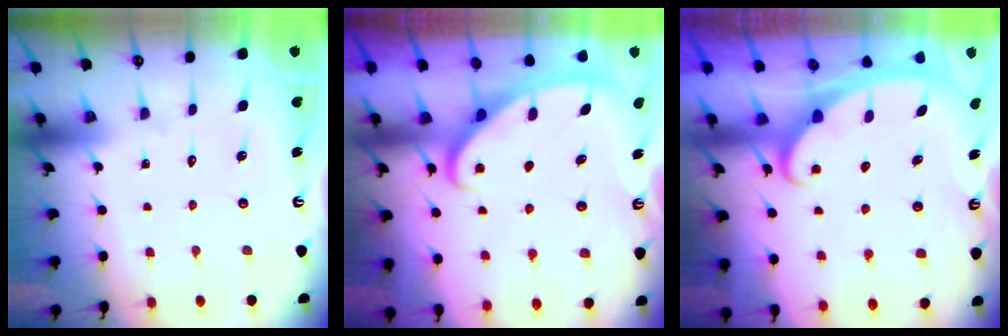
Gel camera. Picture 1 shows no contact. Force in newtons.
{"total": 2.7, "press": 2.6, "slide": 0.4}
{"total": 2.3, "press": 2.2, "slide": 0.3}